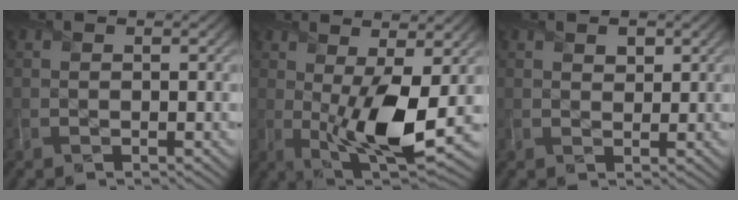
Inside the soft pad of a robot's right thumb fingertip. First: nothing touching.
{"total": 9.7, "force": [-0.5, 3.5, 9.1], "torque": [-0.175, -0.011, 0.000]}
{"total": 1.4, "force": [0.9, 0.9, 0.6], "torque": [-0.007, -0.005, 0.019]}